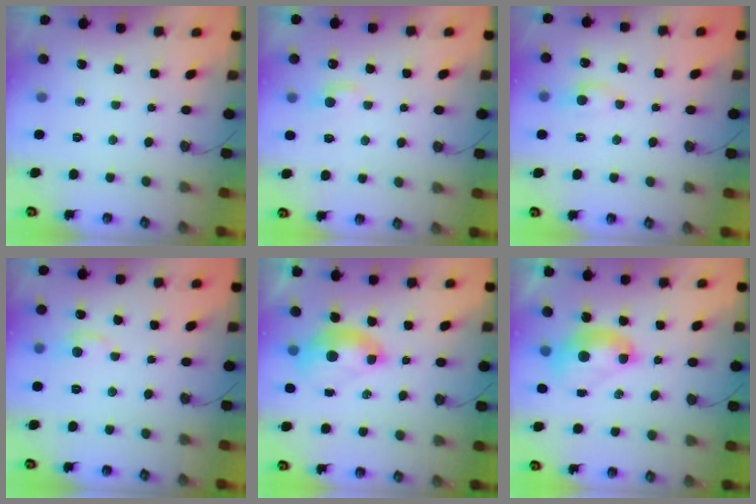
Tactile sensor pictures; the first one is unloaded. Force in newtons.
{"total": 1.4, "press": 1.4, "slide": 0.5}
{"total": 2.7, "press": 2.7, "slide": 0.6}
{"total": 1.1, "press": 0.7, "slide": 0.8}
{"total": 2.5, "press": 2.5, "slide": 0.5}
{"total": 2.6, "press": 2.6, "slide": 0.1}